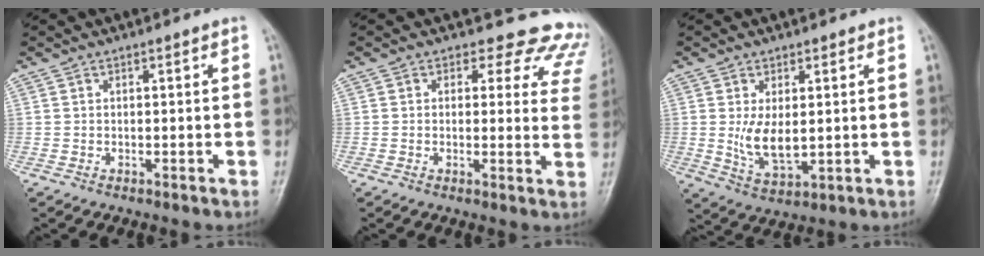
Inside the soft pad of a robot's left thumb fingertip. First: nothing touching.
{"total": 12.1, "force": [10.2, 6.1, 2.4], "torque": [0.027, -0.057, 0.075]}
{"total": 6.8, "force": [0.7, 3.7, 5.6], "torque": [-0.093, -0.019, 0.024]}